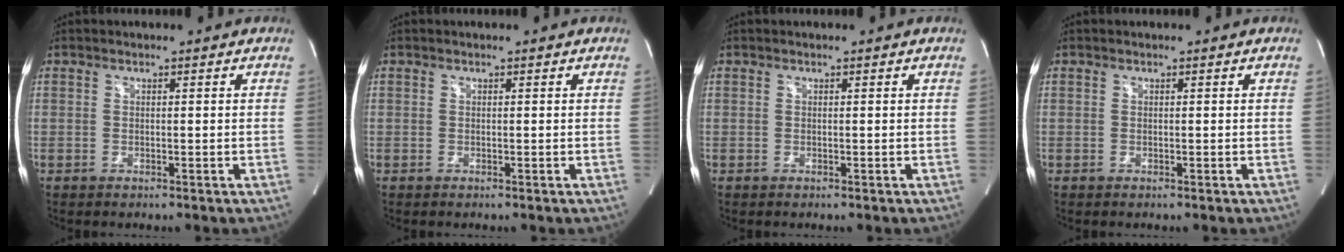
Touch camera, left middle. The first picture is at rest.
{"total": 0.0}
{"total": 0.0}
{"total": 0.0}